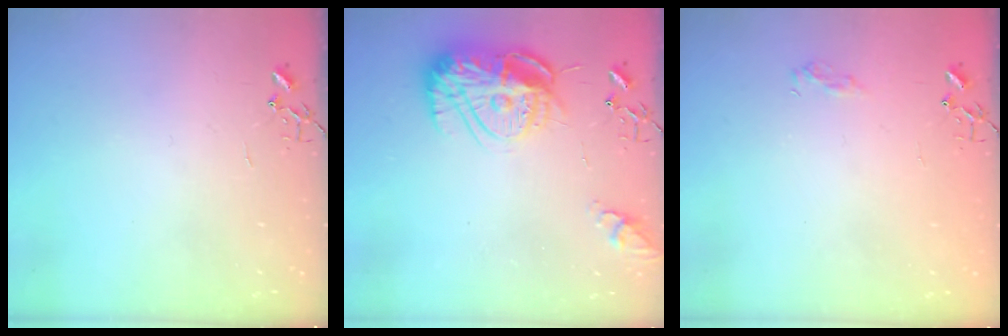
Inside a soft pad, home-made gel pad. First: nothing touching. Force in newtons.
{"total": 15.2, "press": 15.1, "slide": 1.2}
{"total": 7.1, "press": 7.1, "slide": 0.8}